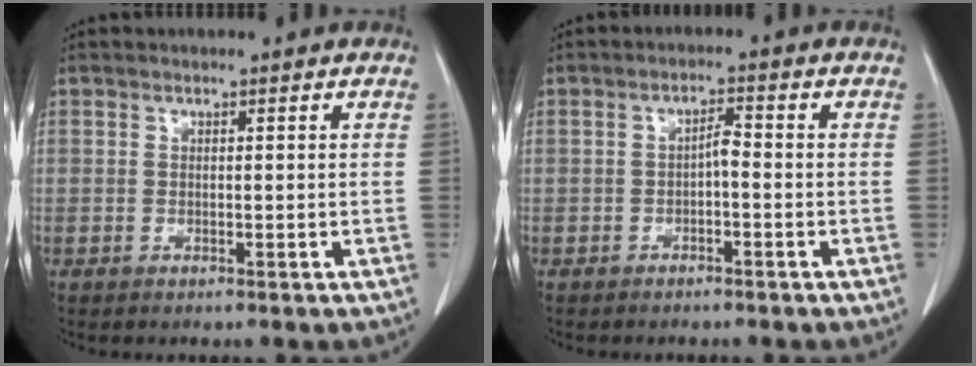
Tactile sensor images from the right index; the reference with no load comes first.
{"total": 2.0, "force": [-0.6, 0.5, 1.9], "torque": [-0.029, 0.006, -0.012]}